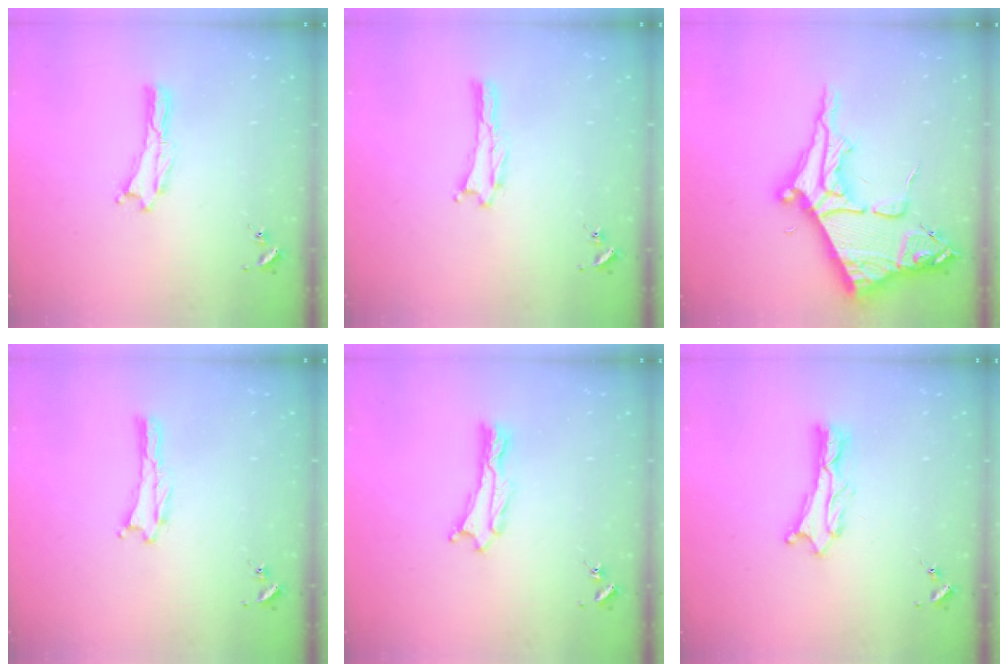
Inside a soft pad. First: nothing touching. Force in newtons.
{"total": 0.0}
{"total": 10.4, "press": 10.4, "slide": 1.1}
{"total": 0.0}
{"total": 0.7, "press": 0.6, "slide": 0.2}
{"total": 1.8, "press": 1.8, "slide": 0.2}